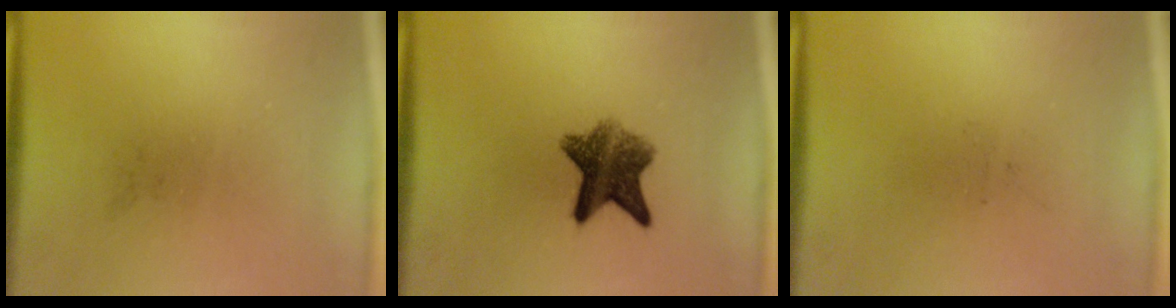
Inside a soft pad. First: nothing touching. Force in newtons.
{"total": 7.7}
{"total": 0.0}